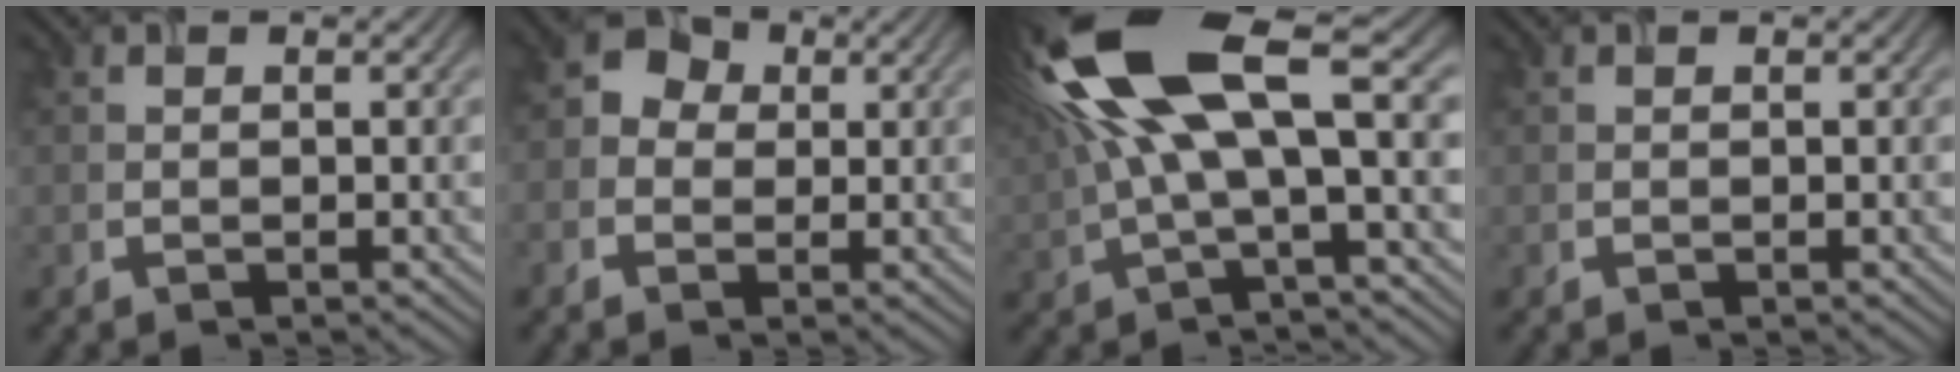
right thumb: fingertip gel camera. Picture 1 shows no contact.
{"total": 3.2, "force": [-0.3, 3.1, 0.9], "torque": [-0.018, 0.004, -0.014]}
{"total": 15.6, "force": [3.7, 5.2, 14.3], "torque": [-0.316, 0.007, 0.076]}
{"total": 0.0}